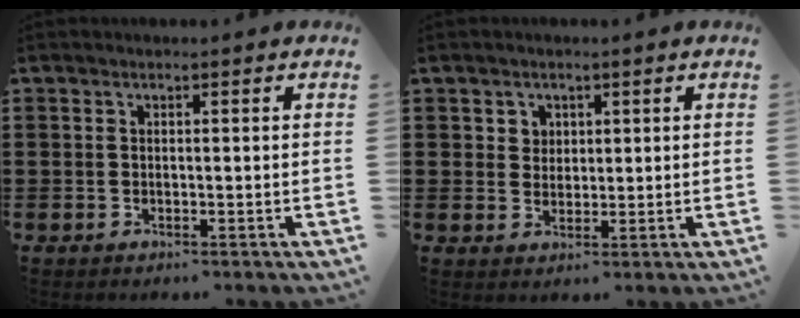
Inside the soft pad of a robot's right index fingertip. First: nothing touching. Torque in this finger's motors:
{"motor_torque": [0.01, 0.00, 0.04, 0.01]}